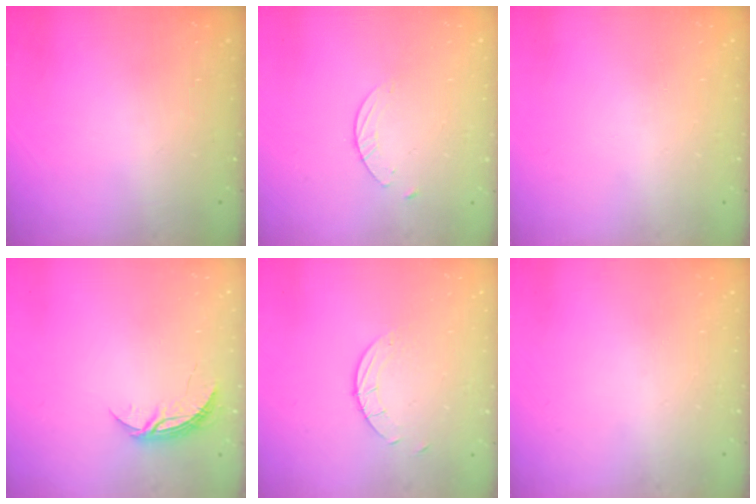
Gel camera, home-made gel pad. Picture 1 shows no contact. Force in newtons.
{"total": 2.7, "press": 2.6, "slide": 0.3}
{"total": 0.0}
{"total": 6.2, "press": 6.2, "slide": 0.5}
{"total": 2.7, "press": 2.7, "slide": 0.3}
{"total": 0.0}